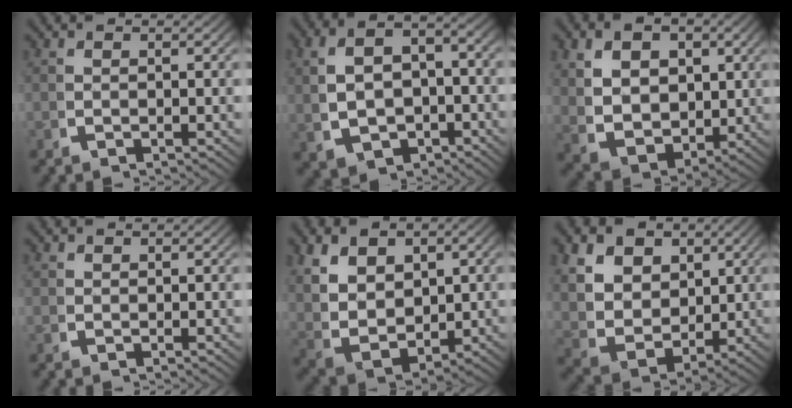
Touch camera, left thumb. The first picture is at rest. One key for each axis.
{"total": 7.1, "fx": -0.7, "fy": 5.1, "fz": 4.9, "tx": -0.077, "ty": -0.012, "tz": -0.001}
{"total": 9.5, "fx": 0.0, "fy": 7.3, "fz": 6.1, "tx": -0.137, "ty": -0.045, "tz": 0.019}
{"total": 0.6, "fx": 0.5, "fy": 0.2, "fz": -0.1, "tx": 0.005, "ty": 0.001, "tz": 0.013}
{"total": 10.0, "fx": 0.1, "fy": 7.5, "fz": 6.6, "tx": -0.159, "ty": -0.035, "tz": 0.019}
{"total": 10.2, "fx": 1.0, "fy": 8.0, "fz": 6.2, "tx": -0.150, "ty": -0.040, "tz": 0.026}